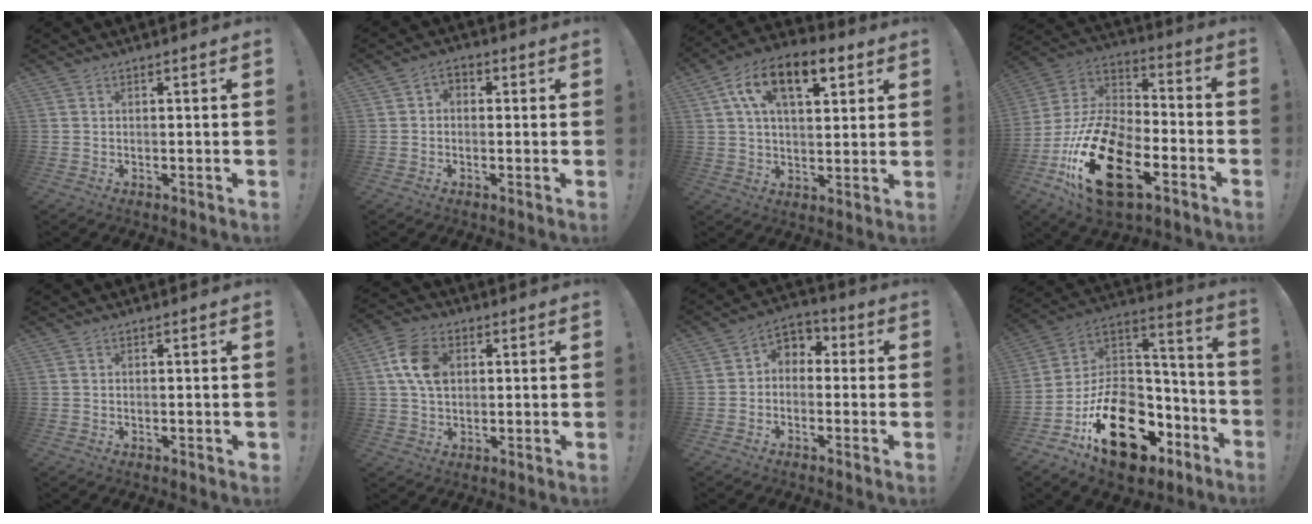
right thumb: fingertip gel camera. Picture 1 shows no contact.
{"total": 3.0, "force": [-0.8, 2.3, 1.8], "torque": [-0.029, 0.008, -0.015]}
{"total": 15.9, "force": [6.8, 8.0, 11.9], "torque": [-0.192, -0.010, 0.117]}
{"total": 24.9, "force": [-11.2, 13.2, 17.9], "torque": [-0.358, 0.067, -0.182]}
{"total": 0.0}
{"total": 11.5, "force": [2.5, 8.5, 7.3], "torque": [-0.127, 0.012, 0.050]}
{"total": 4.9, "force": [-1.6, 4.2, 1.9], "torque": [-0.033, 0.016, -0.025]}
{"total": 23.7, "force": [-9.8, 16.1, 14.5], "torque": [-0.217, 0.068, -0.130]}